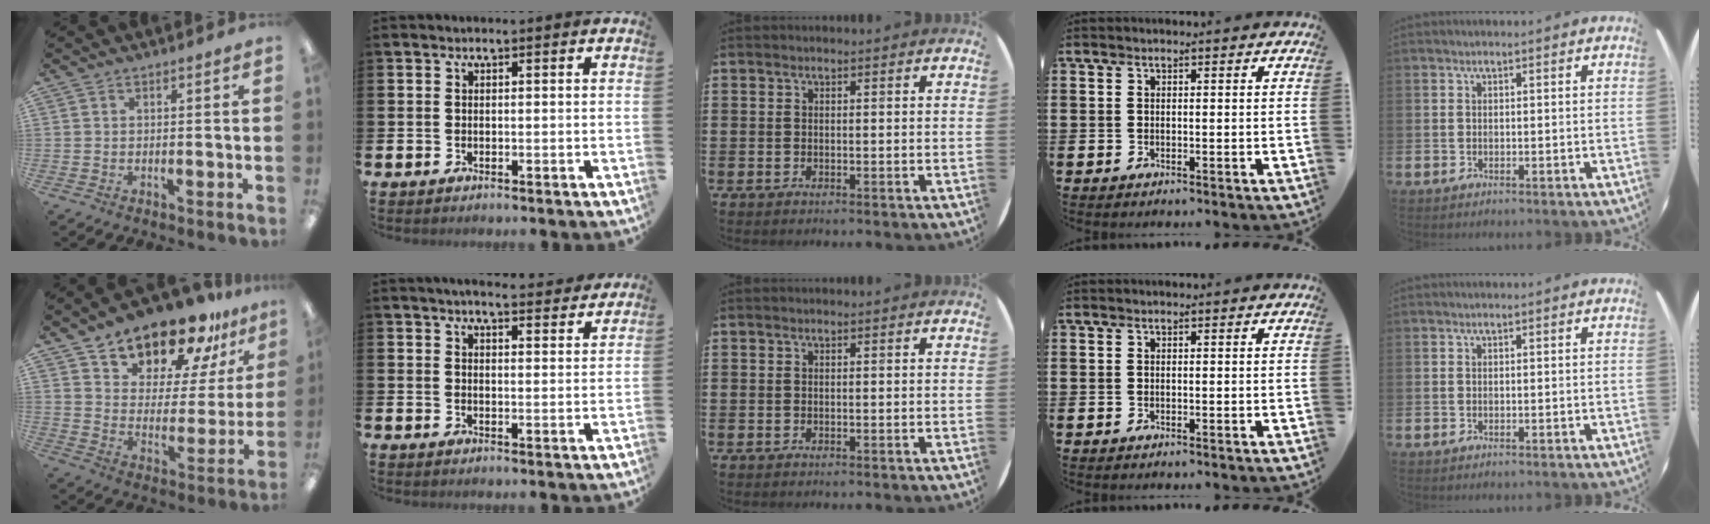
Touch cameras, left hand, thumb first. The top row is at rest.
{"thumb": {"total": 16.5, "force": [14.7, 6.0, 4.2], "torque": [-0.078, -0.125, 0.264]}, "index": {"total": 4.5, "force": [4.3, 0.3, 1.1], "torque": [-0.022, -0.024, 0.076]}}